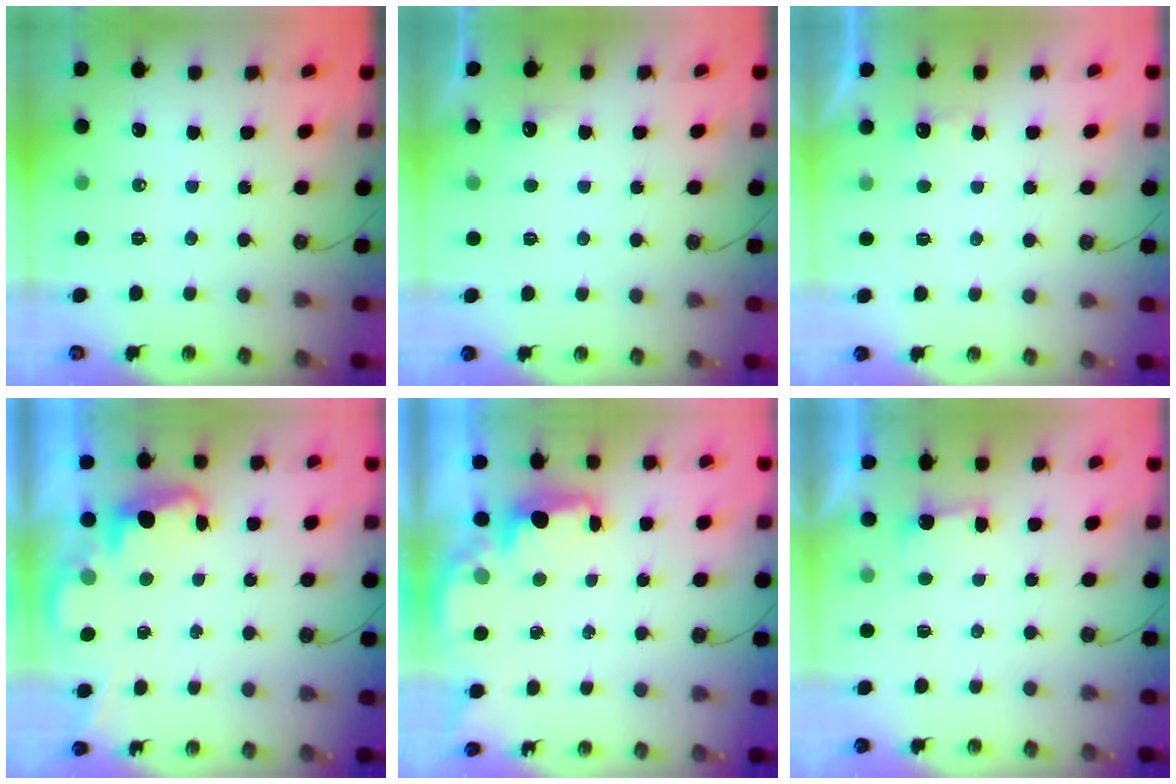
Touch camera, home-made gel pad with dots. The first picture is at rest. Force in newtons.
{"total": 4.1, "press": 3.9, "slide": 1.2}
{"total": 1.6, "press": 1.5, "slide": 0.7}
{"total": 2.3, "press": 2.2, "slide": 0.5}
{"total": 2.1, "press": 2.1, "slide": 0.6}
{"total": 1.6, "press": 1.4, "slide": 0.9}